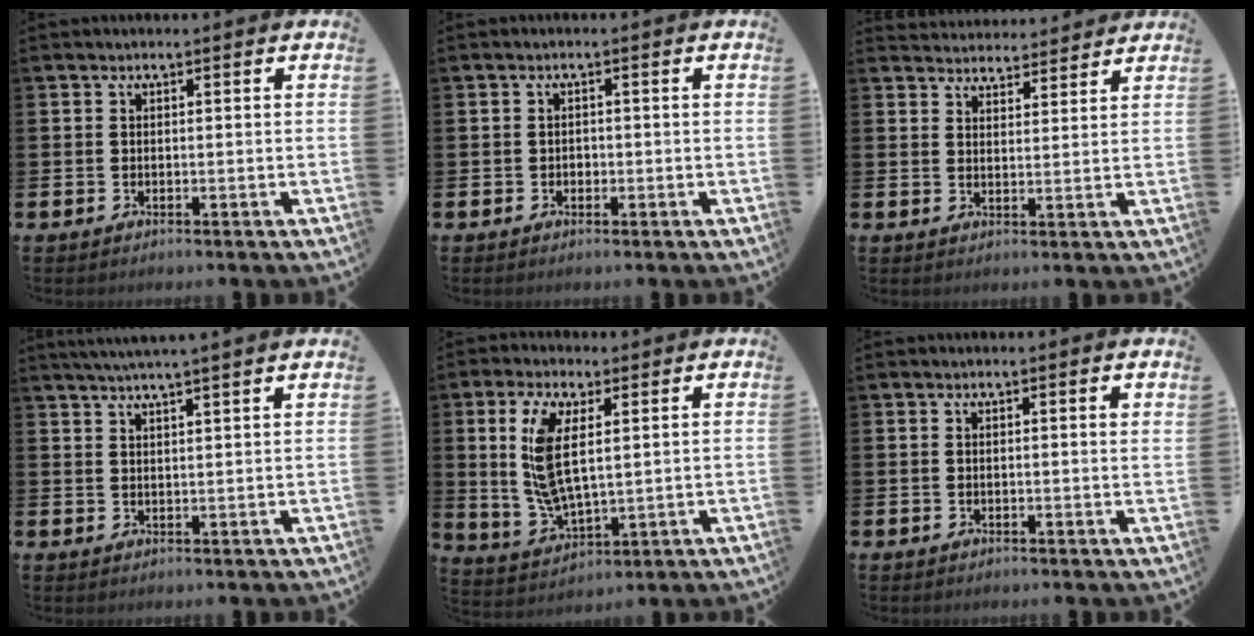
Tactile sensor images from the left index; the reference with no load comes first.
{"total": 0.9, "force": [-0.3, 0.8, 0.3], "torque": [-0.006, 0.005, -0.008]}
{"total": 3.9, "force": [3.8, 0.7, -0.4], "torque": [-0.002, -0.025, 0.068]}
{"total": 3.3, "force": [3.2, -0.9, 0.5], "torque": [-0.021, -0.008, 0.059]}
{"total": 9.3, "force": [3.0, 4.4, 7.7], "torque": [-0.168, 0.001, 0.051]}
{"total": 0.8, "force": [0.6, 0.0, 0.5], "torque": [-0.009, 0.000, 0.010]}